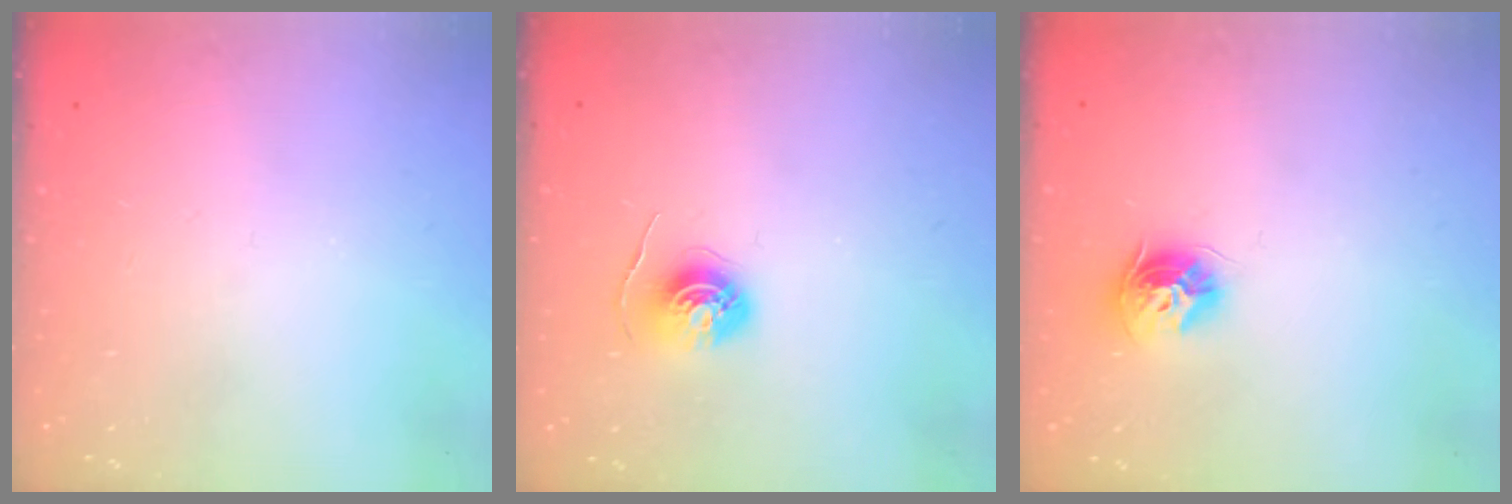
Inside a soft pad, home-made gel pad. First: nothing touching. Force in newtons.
{"total": 5.7, "press": 5.7, "slide": 0.5}
{"total": 9.3, "press": 9.3, "slide": 1.0}